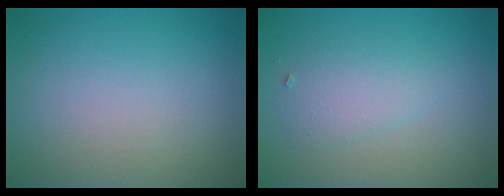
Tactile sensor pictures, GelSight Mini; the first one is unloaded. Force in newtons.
{"total": 2.3, "press": 2.3, "slide": 0.2}